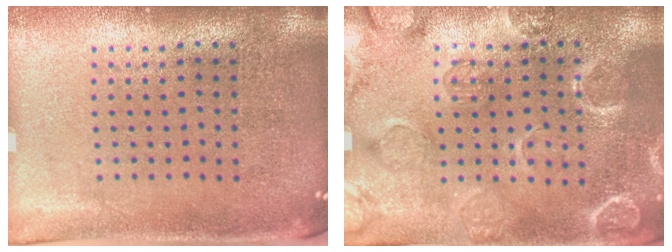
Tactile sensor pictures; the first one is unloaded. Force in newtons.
{"total": 2.3, "press": 2.2, "slide": 0.6}